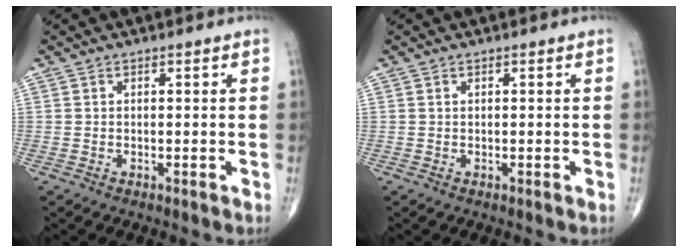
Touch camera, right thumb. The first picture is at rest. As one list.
[{"total": 0.0}]